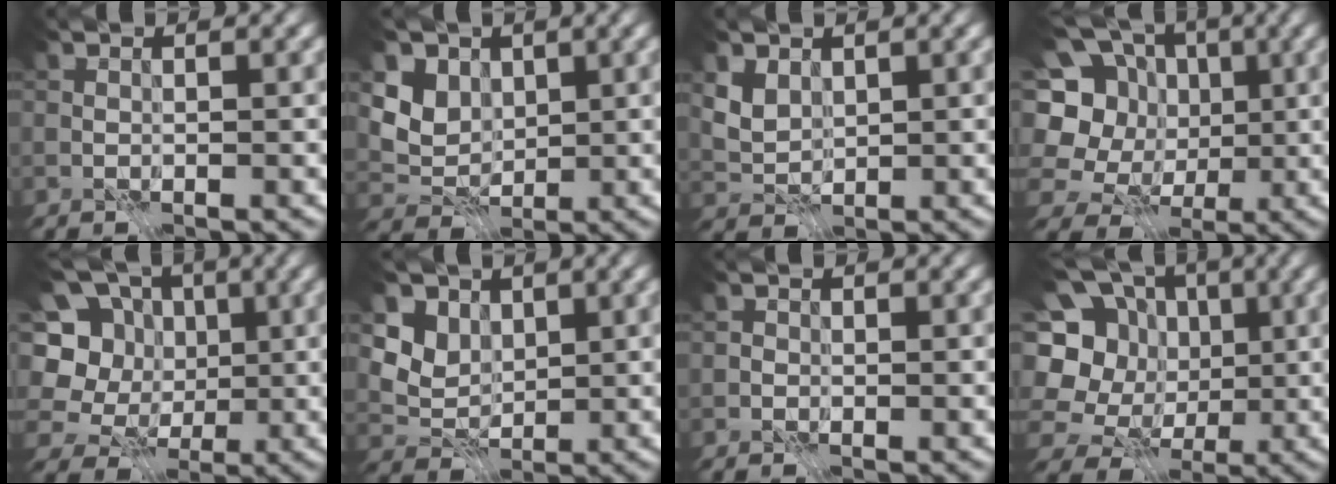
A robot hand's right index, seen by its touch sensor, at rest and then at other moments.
{"total": 5.5, "force": [2.7, 4.4, 2.1], "torque": [-0.059, -0.015, 0.056]}
{"total": 2.9, "force": [1.4, 2.1, 1.4], "torque": [-0.037, -0.006, 0.028]}
{"total": 11.7, "force": [1.5, 10.3, 5.4], "torque": [-0.145, 0.037, -0.002]}
{"total": 9.2, "force": [1.4, 8.1, 4.1], "torque": [-0.105, 0.033, -0.009]}
{"total": 5.0, "force": [2.6, 4.0, 1.8], "torque": [-0.057, -0.018, 0.063]}
{"total": 0.5, "force": [-0.2, 0.5, 0.0], "torque": [0.004, -0.002, -0.006]}
{"total": 12.7, "force": [1.0, 11.2, 6.0], "torque": [-0.155, 0.034, -0.002]}